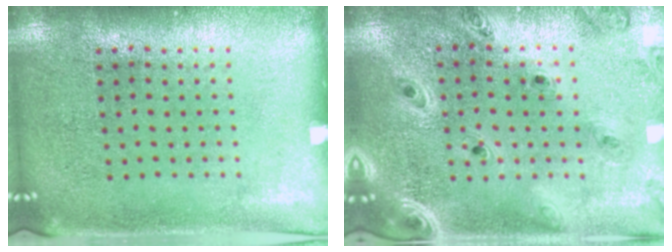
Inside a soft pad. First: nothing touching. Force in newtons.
{"total": 1.4, "press": 1.3, "slide": 0.2}